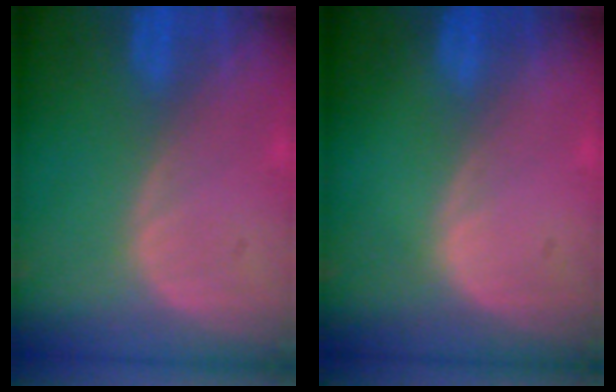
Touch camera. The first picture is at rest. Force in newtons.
{"total": 0.0}